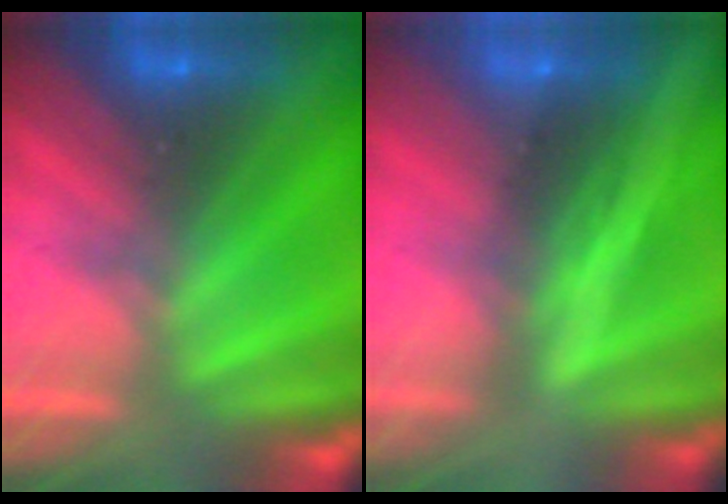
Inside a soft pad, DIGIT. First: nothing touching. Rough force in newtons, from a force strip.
{"total": 1.9}